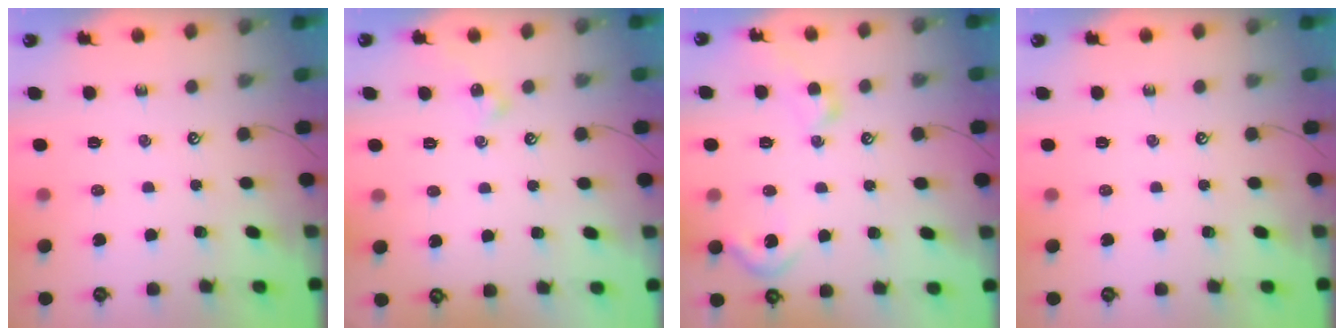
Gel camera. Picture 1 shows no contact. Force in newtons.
{"total": 1.3, "press": 1.2, "slide": 0.4}
{"total": 5.6, "press": 5.5, "slide": 1.0}
{"total": 0.0}